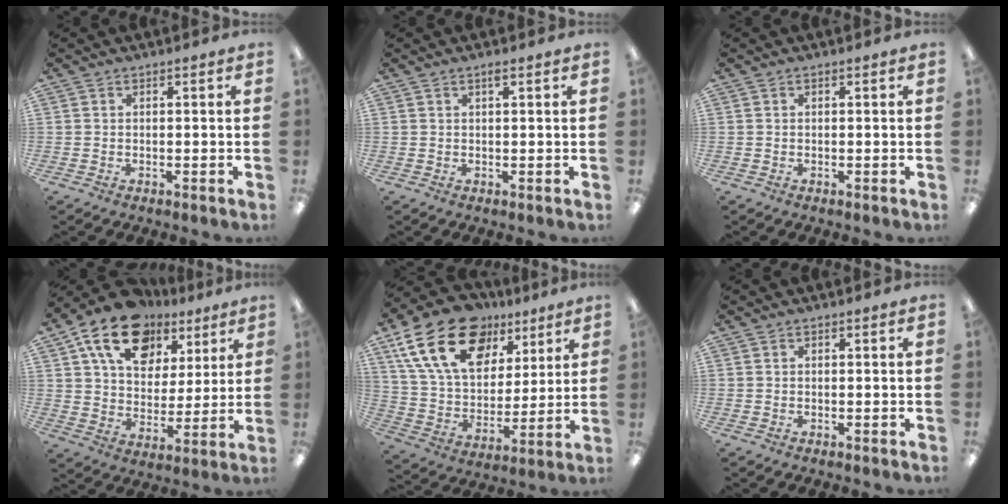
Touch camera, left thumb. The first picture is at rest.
{"total": 1.0, "force": [0.7, 0.2, 0.7], "torque": [-0.017, 0.002, 0.011]}
{"total": 0.0}
{"total": 17.5, "force": [10.3, 11.4, 8.4], "torque": [-0.145, -0.045, 0.190]}
{"total": 22.7, "force": [11.9, 14.3, 13.0], "torque": [-0.233, -0.048, 0.216]}
{"total": 0.0}